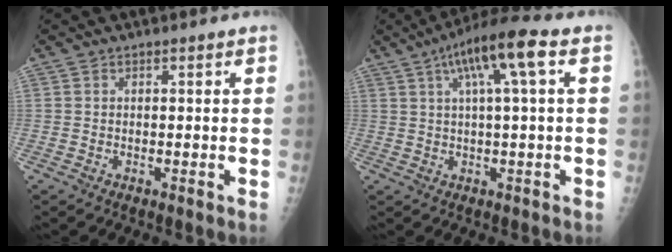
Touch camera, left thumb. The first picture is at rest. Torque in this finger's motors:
{"motor_torque": [1.11, 1.15, 1.19, -0.10, 0.33]}